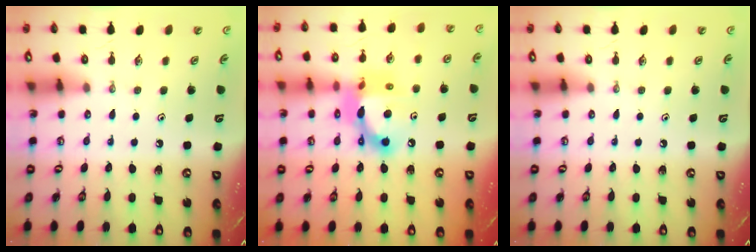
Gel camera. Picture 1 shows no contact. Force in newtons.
{"total": 14.2, "press": 14.2, "slide": 1.2}
{"total": 0.0}